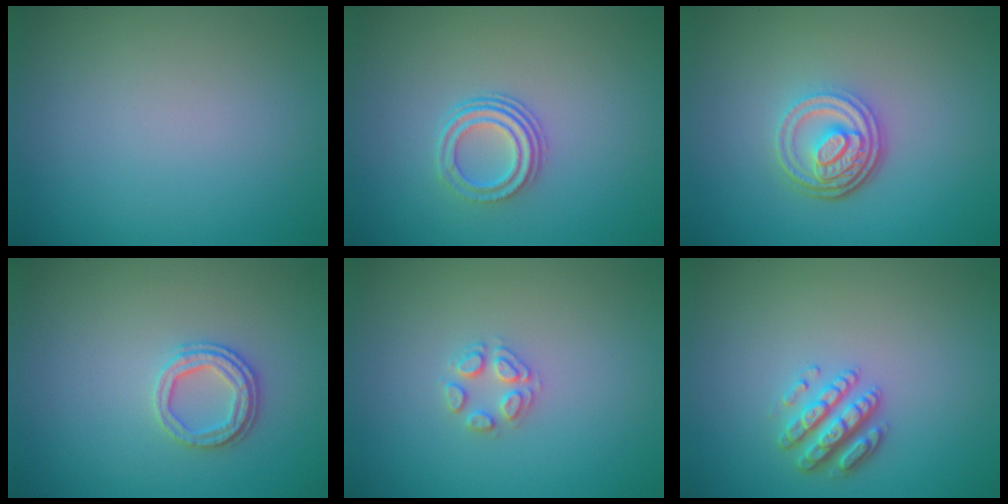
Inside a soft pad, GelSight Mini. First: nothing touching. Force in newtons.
{"total": 2.9, "press": 2.1, "slide": 2.0}
{"total": 4.4, "press": 3.3, "slide": 2.8}
{"total": 2.5, "press": 2.3, "slide": 0.9}
{"total": 2.0, "press": 2.0, "slide": 0.1}
{"total": 2.9, "press": 2.8, "slide": 1.1}